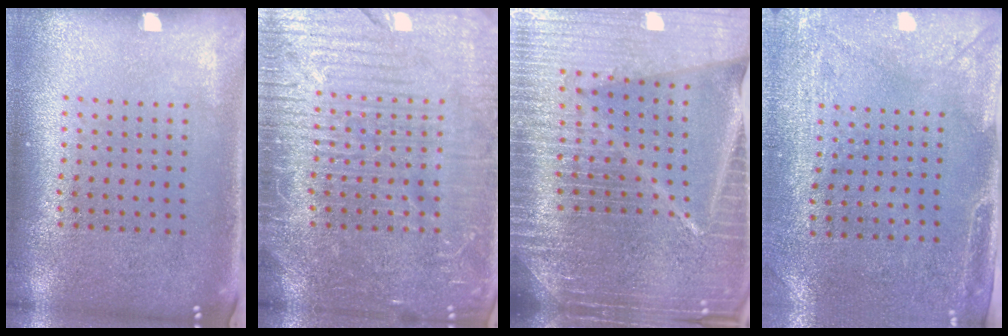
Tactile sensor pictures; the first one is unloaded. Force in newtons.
{"total": 6.9, "press": 6.9, "slide": 0.9}
{"total": 7.1, "press": 6.1, "slide": 3.7}
{"total": 3.0, "press": 2.3, "slide": 1.8}